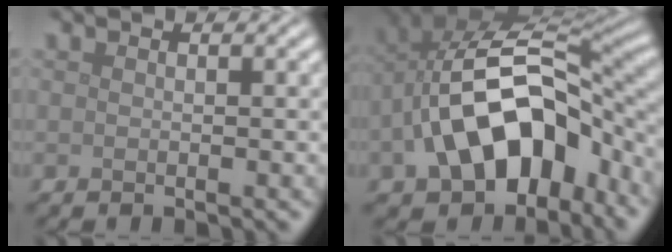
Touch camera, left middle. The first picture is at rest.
{"total": 14.6, "force": [-4.1, 9.1, 10.7], "torque": [-0.178, -0.003, -0.070]}